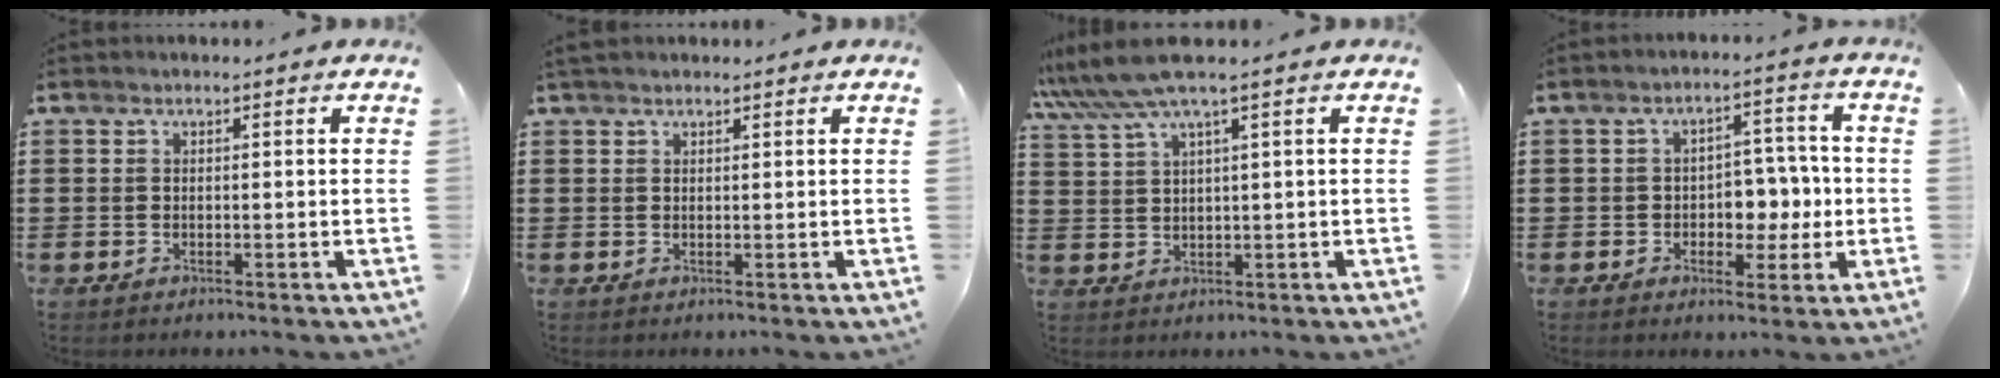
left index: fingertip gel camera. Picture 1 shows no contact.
{"total": 1.1, "force": [1.0, 0.4, 0.3], "torque": [-0.007, 0.002, 0.019]}
{"total": 5.6, "force": [3.8, -0.1, 4.2], "torque": [-0.100, -0.009, 0.064]}
{"total": 5.3, "force": [-0.5, 4.2, 3.2], "torque": [-0.057, 0.005, -0.016]}